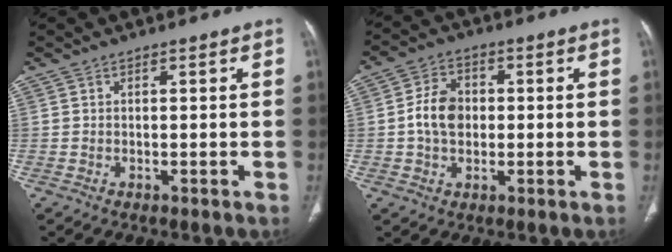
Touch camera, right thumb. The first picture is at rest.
{"total": 7.3, "force": [-0.1, 5.5, 4.9], "torque": [-0.073, 0.012, -0.007]}